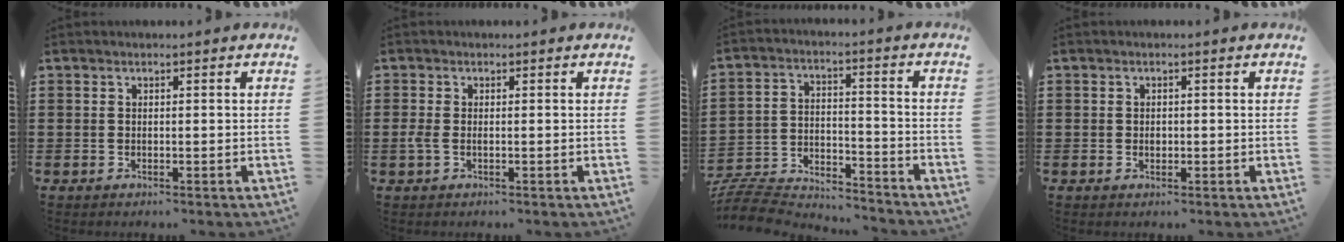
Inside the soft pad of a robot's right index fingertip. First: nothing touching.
{"total": 1.4, "force": [-0.4, 0.5, 1.3], "torque": [-0.032, -0.004, -0.009]}
{"total": 7.6, "force": [-7.4, 1.4, 1.1], "torque": [-0.036, 0.002, -0.151]}
{"total": 1.0, "force": [0.0, 0.7, 0.7], "torque": [-0.014, 0.003, -0.001]}